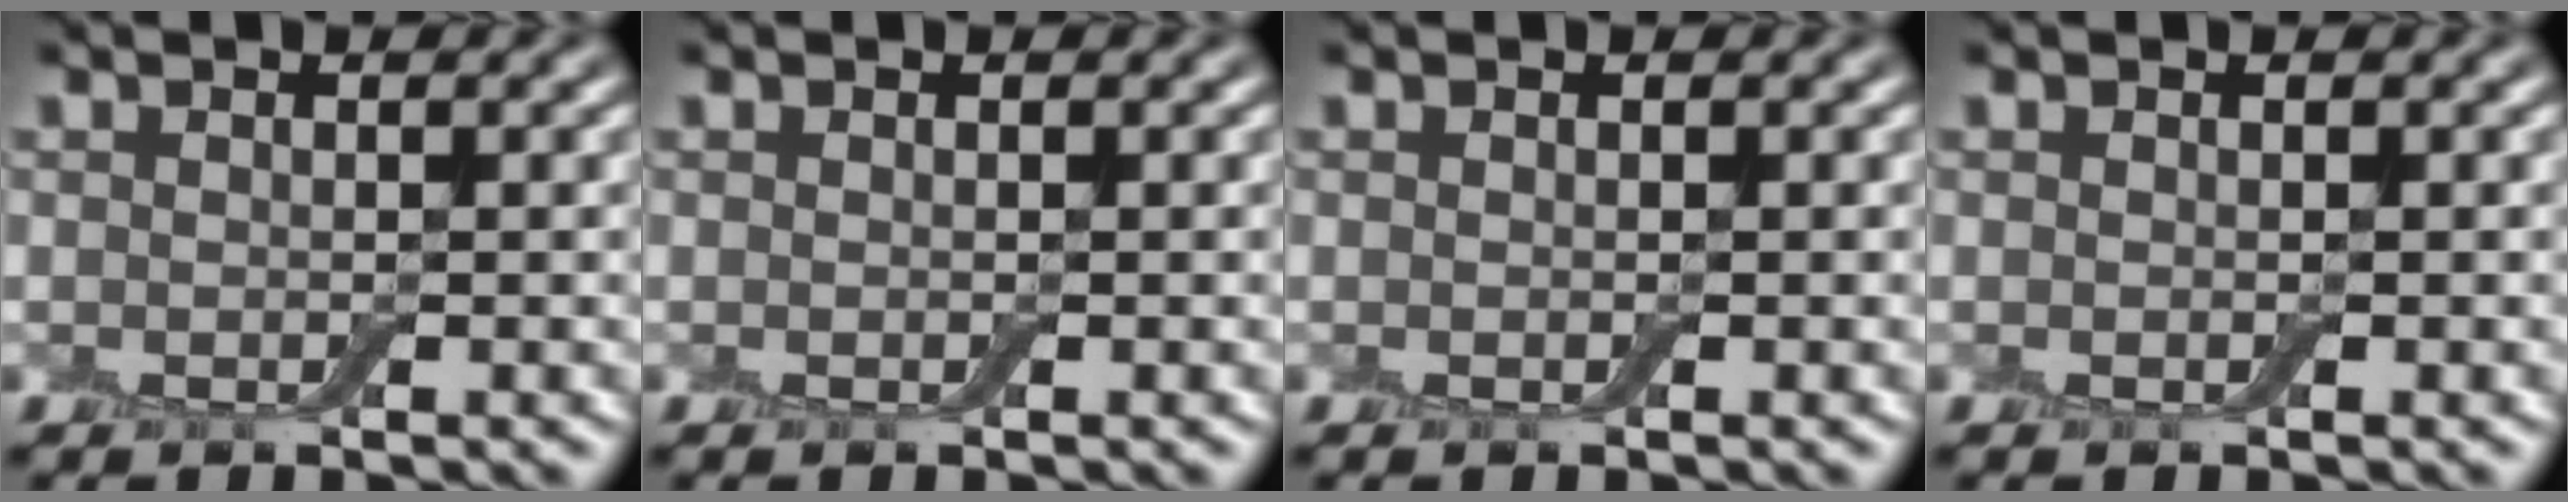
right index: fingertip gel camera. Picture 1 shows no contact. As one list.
[{"total": 0.0}, {"total": 0.0}, {"total": 0.0}]